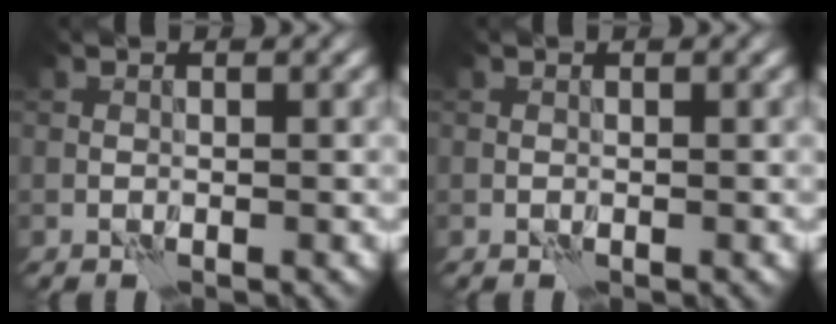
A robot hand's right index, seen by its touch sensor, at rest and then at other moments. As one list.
[{"total": 0.0}]